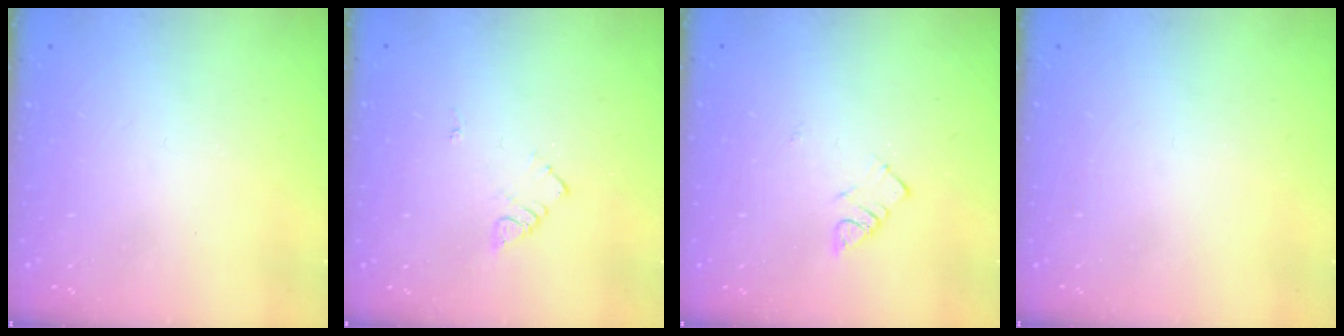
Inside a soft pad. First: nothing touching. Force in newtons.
{"total": 3.9, "press": 3.9, "slide": 0.5}
{"total": 2.3, "press": 2.3, "slide": 0.4}
{"total": 0.0}